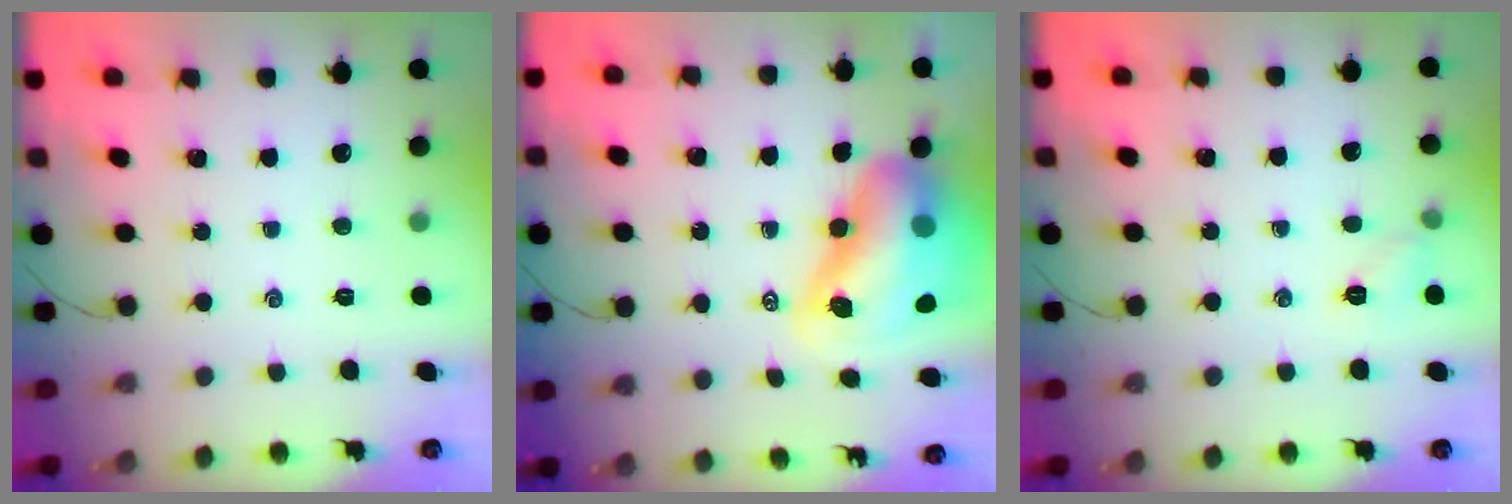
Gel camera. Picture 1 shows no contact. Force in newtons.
{"total": 17.5, "press": 16.9, "slide": 4.7}
{"total": 5.8, "press": 5.5, "slide": 1.7}